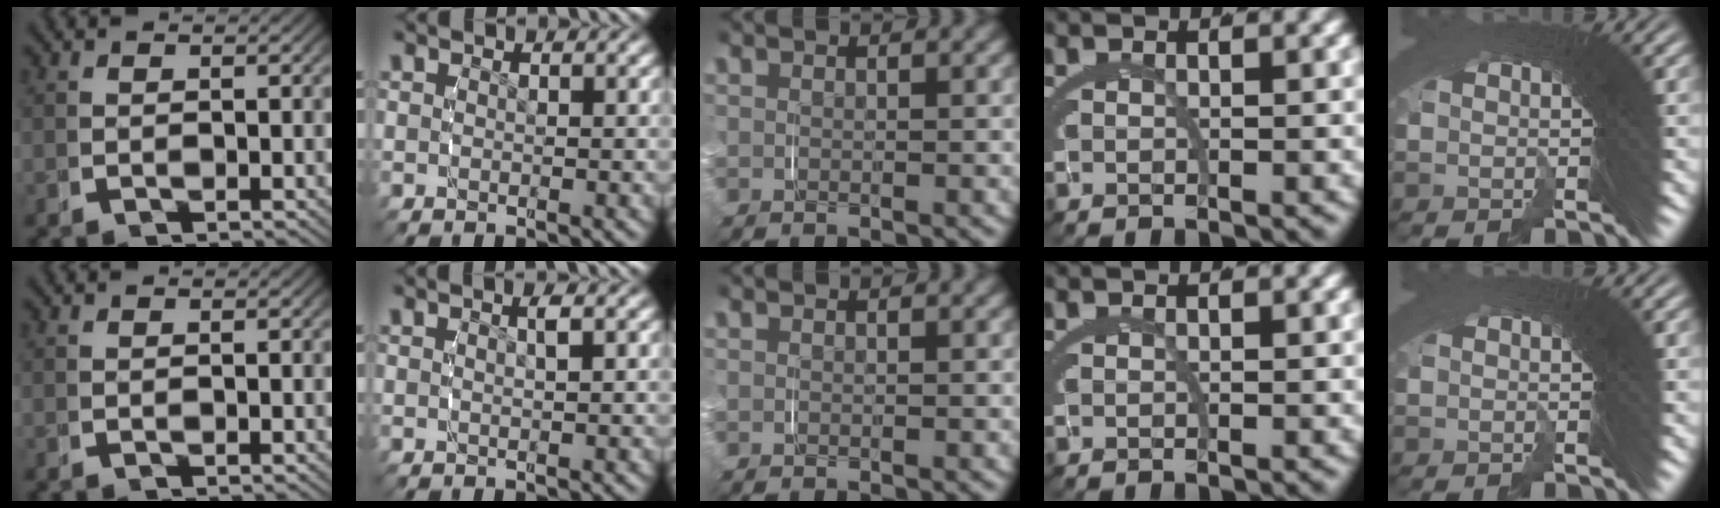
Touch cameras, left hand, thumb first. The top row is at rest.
{"index": {"total": 0.8, "force": [0.3, -0.3, 0.7], "torque": [-0.013, 0.001, 0.010]}}